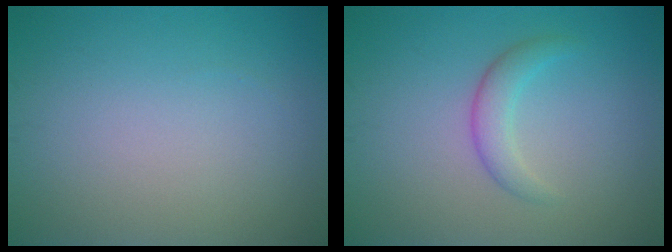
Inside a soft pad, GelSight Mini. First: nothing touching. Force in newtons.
{"total": 2.2, "press": 2.2, "slide": 0.1}